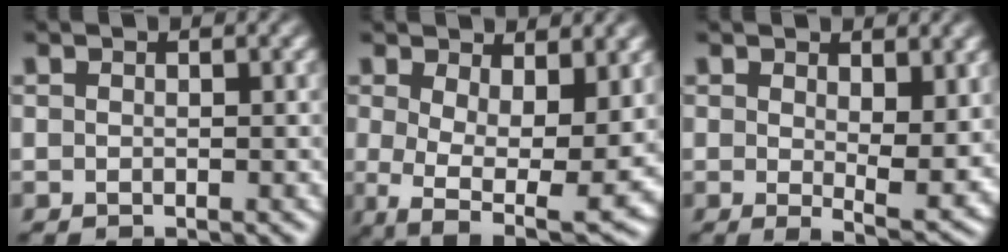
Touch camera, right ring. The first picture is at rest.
{"total": 8.2, "force": [-2.0, 4.9, 6.3], "torque": [-0.114, -0.051, -0.015]}
{"total": 3.1, "force": [0.8, 0.6, 2.9], "torque": [-0.035, -0.024, 0.018]}